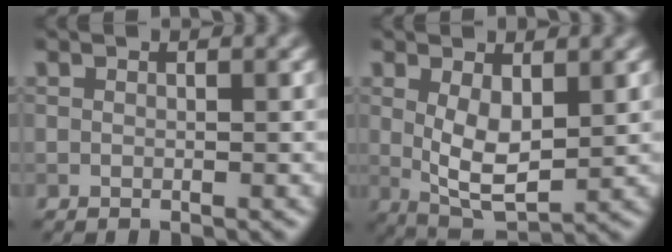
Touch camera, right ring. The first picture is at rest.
{"total": 5.0, "force": [0.8, 2.4, 4.4], "torque": [-0.091, -0.009, 0.021]}